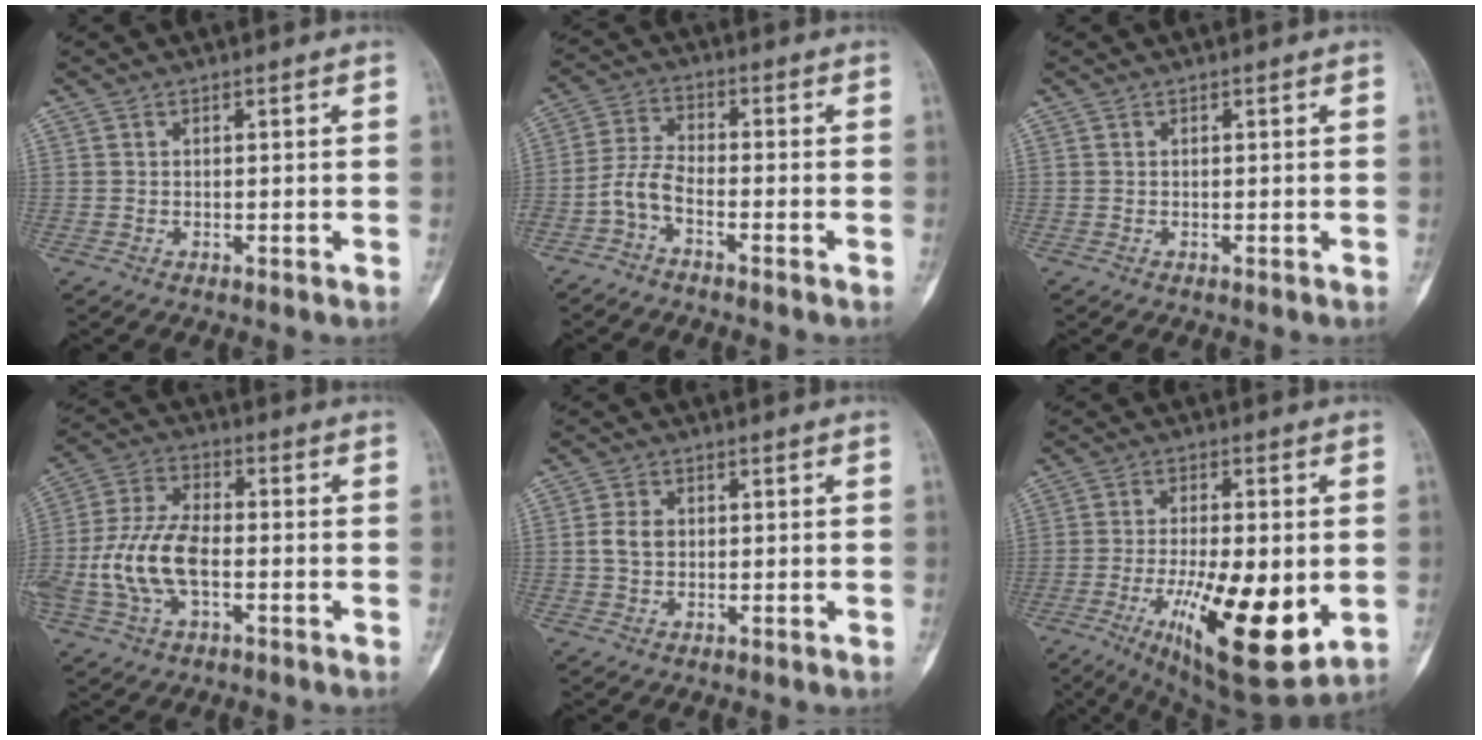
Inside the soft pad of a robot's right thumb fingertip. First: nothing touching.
{"total": 5.0, "force": [-3.0, 1.8, 3.6], "torque": [-0.077, 0.027, -0.069]}
{"total": 0.0}
{"total": 13.6, "force": [-2.8, 7.2, 11.1], "torque": [-0.242, 0.025, -0.057]}
{"total": 3.6, "force": [0.2, 2.7, 2.3], "torque": [-0.042, 0.006, 0.002]}
{"total": 20.1, "force": [-4.5, 6.8, 18.3], "torque": [-0.284, -0.020, -0.051]}